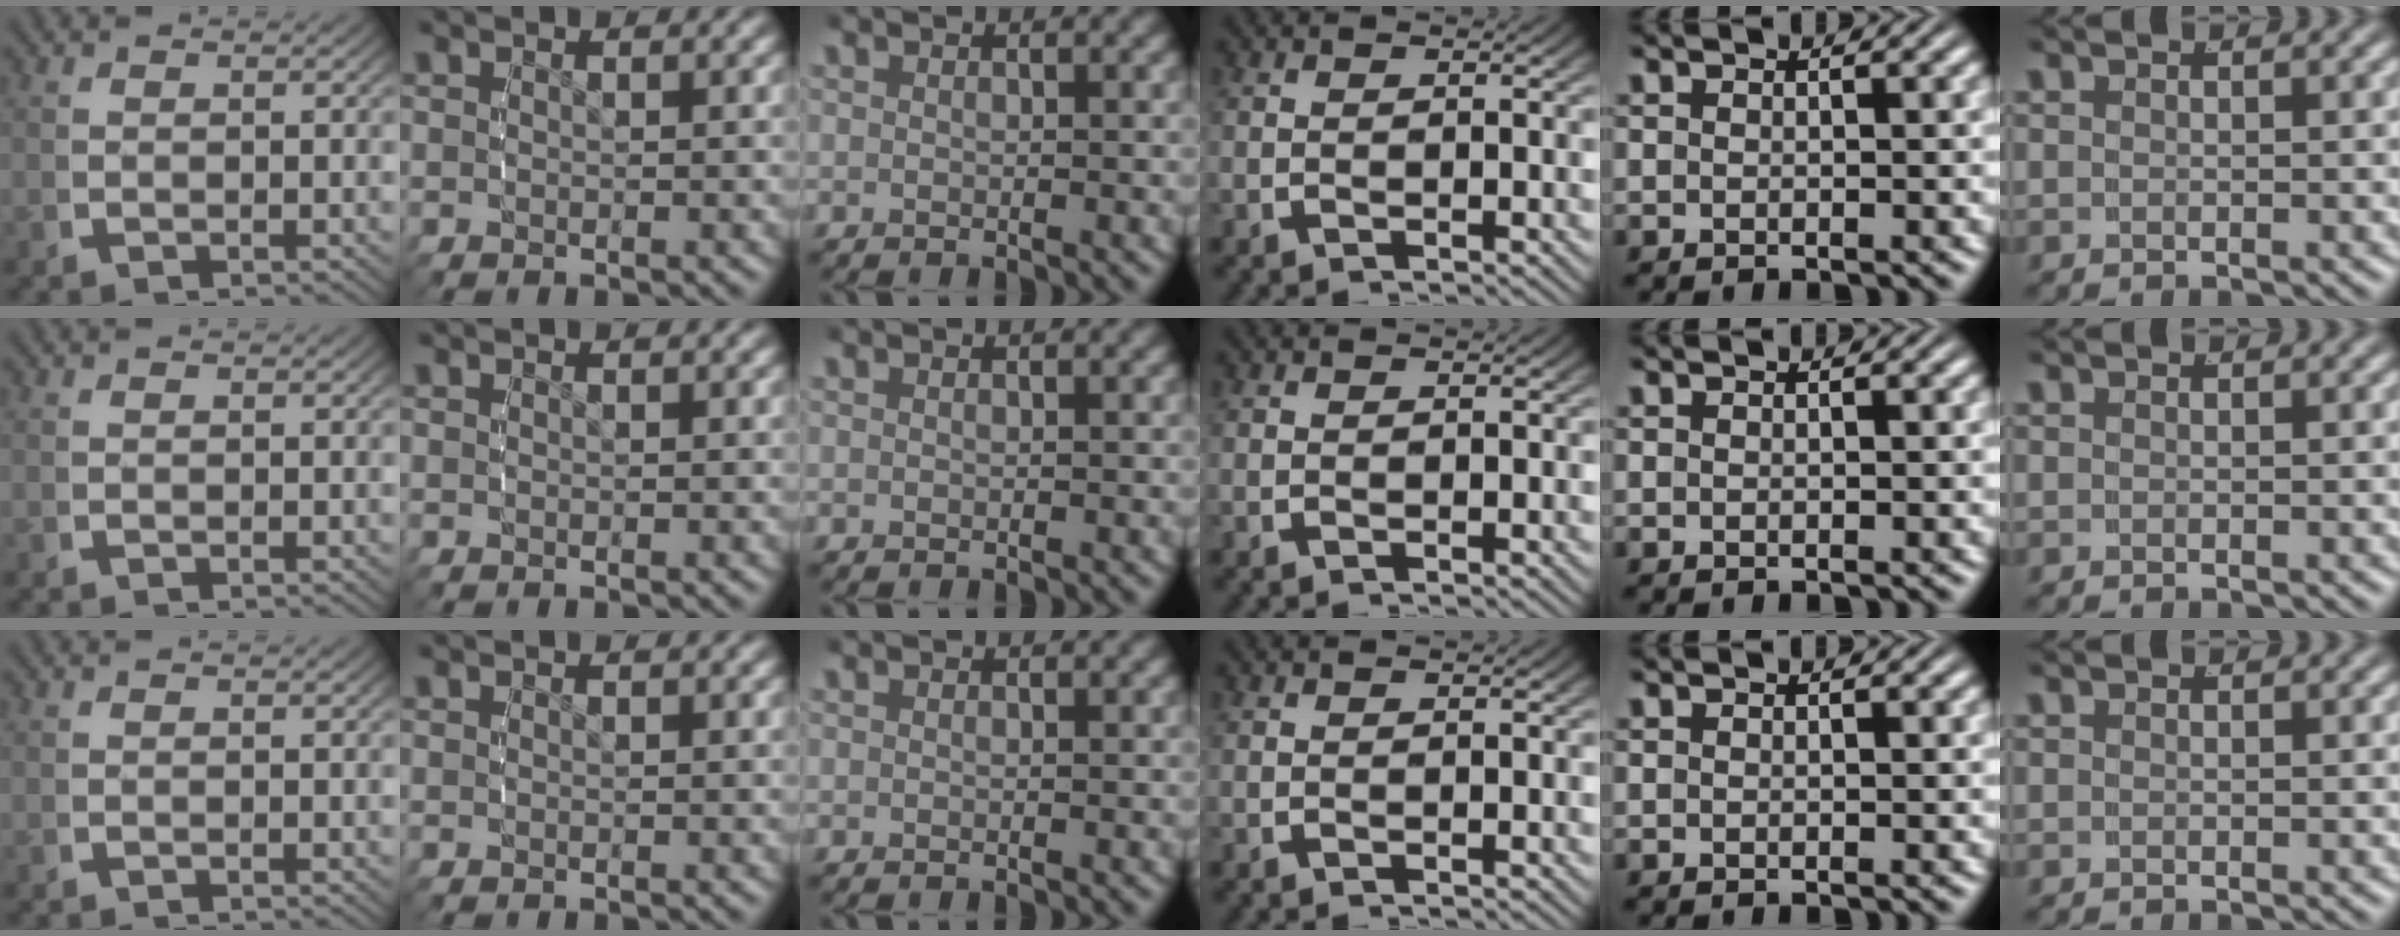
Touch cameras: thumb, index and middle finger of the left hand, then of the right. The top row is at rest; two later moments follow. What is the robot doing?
{"motion": "reach", "object": "glasses case"}